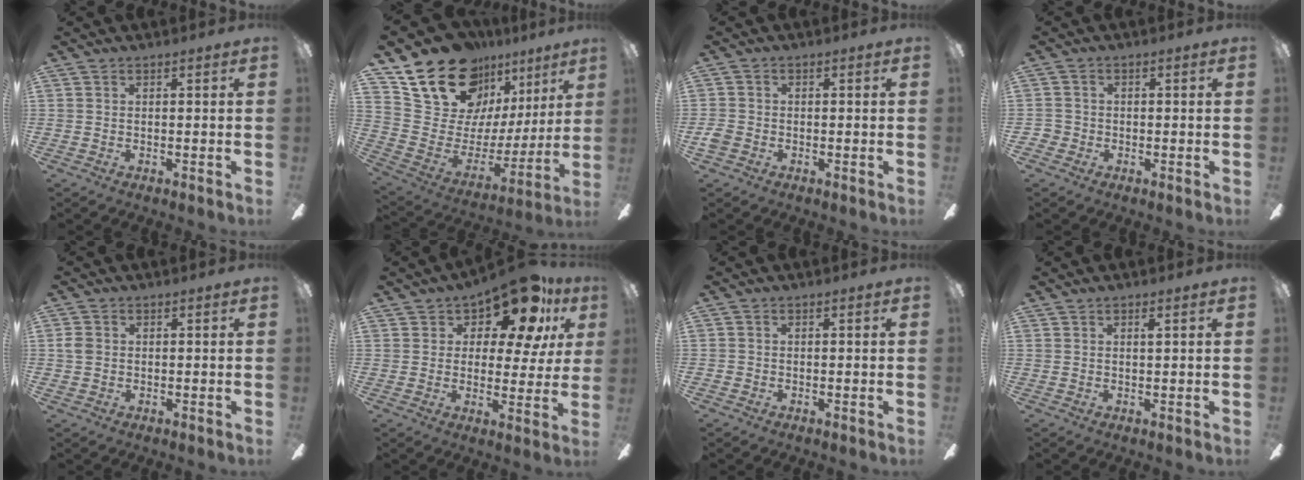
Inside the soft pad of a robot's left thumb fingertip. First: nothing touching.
{"total": 21.2, "force": [15.2, 11.8, 8.7], "torque": [-0.159, -0.098, 0.288]}
{"total": 3.0, "force": [-1.4, 2.2, 1.3], "torque": [-0.019, 0.012, -0.025]}
{"total": 2.4, "force": [-1.2, 2.1, 0.5], "torque": [-0.007, 0.009, -0.025]}
{"total": 2.6, "force": [-0.1, 2.1, 1.6], "torque": [-0.030, 0.009, -0.002]}
{"total": 14.7, "force": [10.2, 5.6, 8.9], "torque": [-0.145, -0.068, 0.173]}
{"total": 1.0, "force": [-0.5, 0.8, 0.2], "torque": [-0.004, 0.006, -0.012]}
{"total": 1.0, "force": [0.6, 0.3, 0.7], "torque": [-0.009, -0.002, 0.008]}